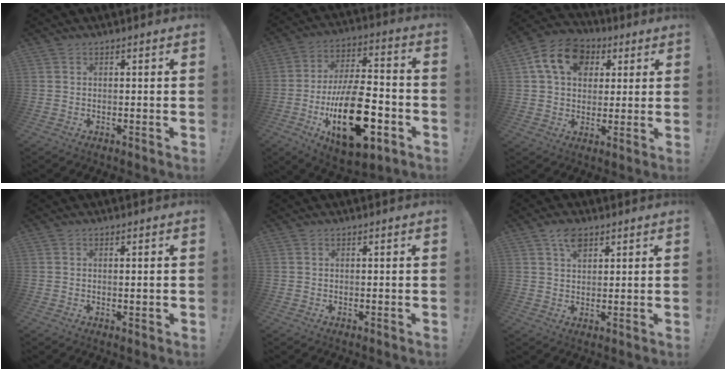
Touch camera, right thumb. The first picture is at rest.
{"total": 26.0, "force": [-8.6, 12.6, 21.0], "torque": [-0.376, 0.049, -0.126]}
{"total": 15.1, "force": [5.2, 11.5, 8.4], "torque": [-0.129, -0.001, 0.103]}
{"total": 1.2, "force": [0.2, 0.0, 1.2], "torque": [-0.018, -0.002, 0.002]}
{"total": 0.0}
{"total": 5.2, "force": [3.0, 2.8, 3.1], "torque": [-0.050, -0.007, 0.054]}